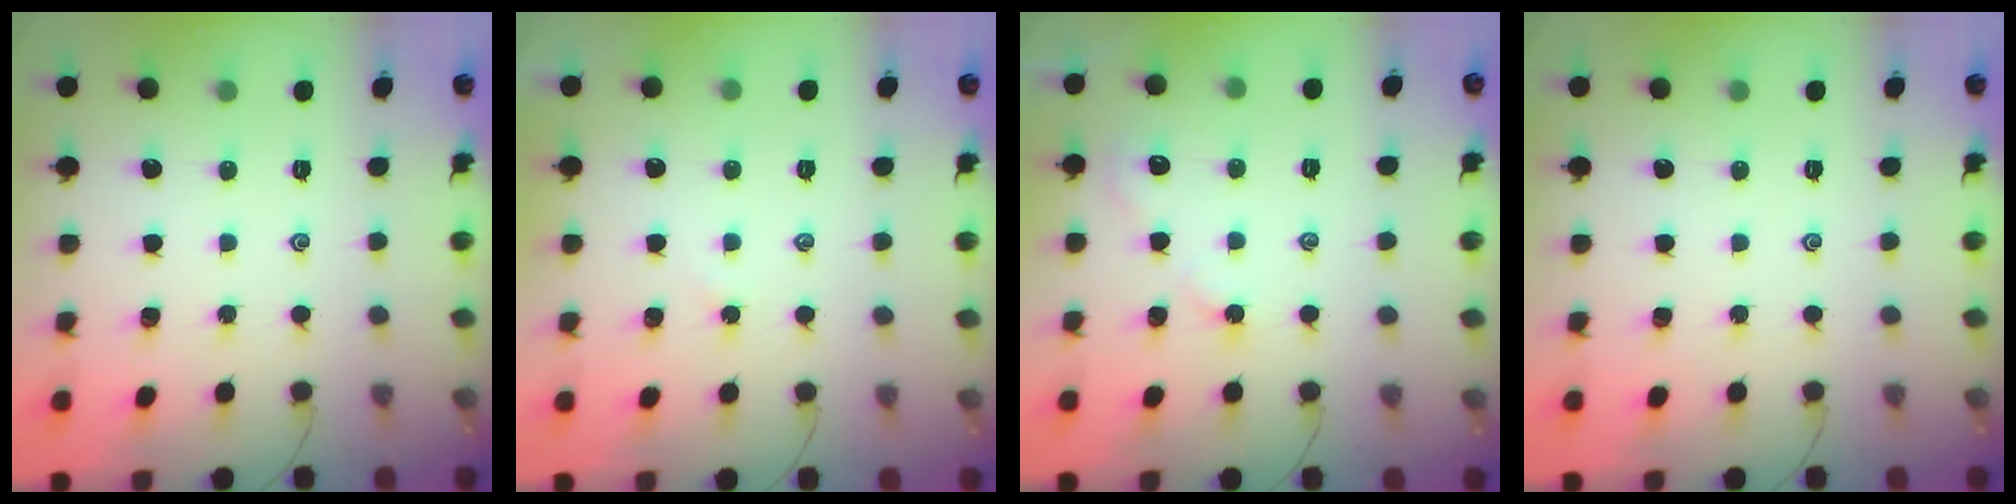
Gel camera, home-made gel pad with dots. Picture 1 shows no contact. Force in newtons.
{"total": 1.8, "press": 1.7, "slide": 0.3}
{"total": 3.3, "press": 3.3, "slide": 0.4}
{"total": 0.0}